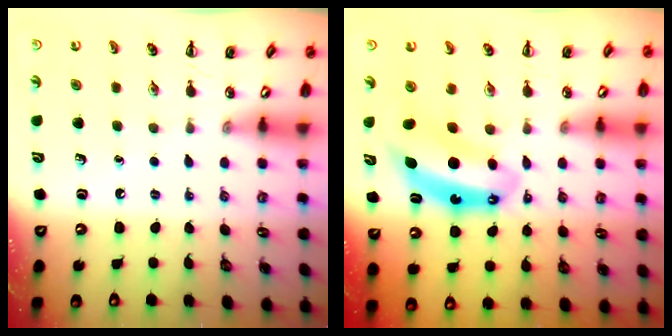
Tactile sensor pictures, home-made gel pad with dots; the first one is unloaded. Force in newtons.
{"total": 8.8, "press": 8.6, "slide": 1.9}